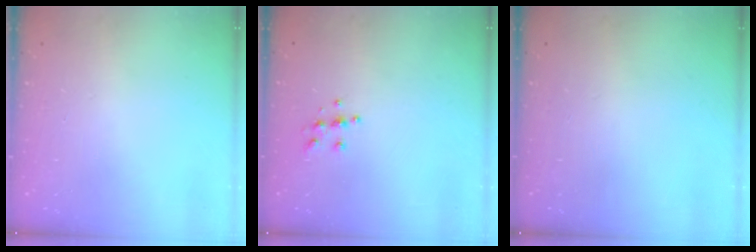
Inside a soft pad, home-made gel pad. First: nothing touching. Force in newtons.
{"total": 5.5, "press": 5.5, "slide": 0.5}
{"total": 0.0}